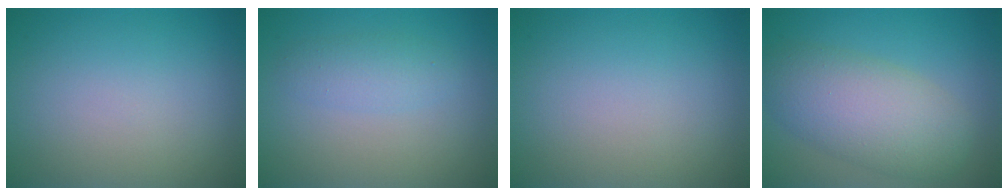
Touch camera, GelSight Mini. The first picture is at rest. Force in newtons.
{"total": 1.0, "press": 1.0, "slide": 0.0}
{"total": 0.0}
{"total": 6.7, "press": 6.7, "slide": 0.3}